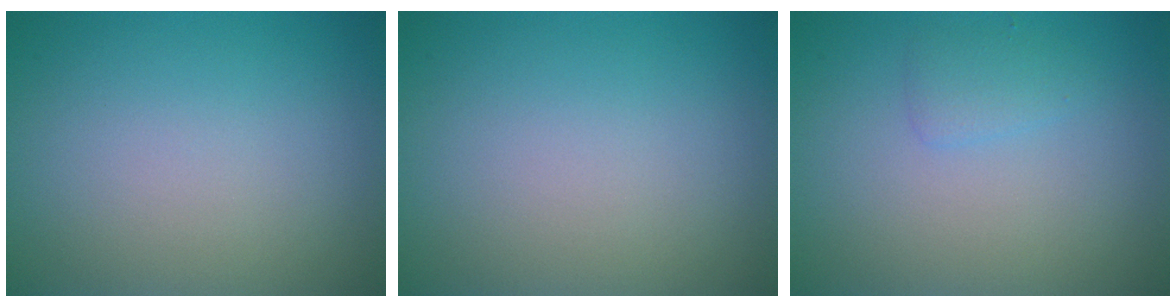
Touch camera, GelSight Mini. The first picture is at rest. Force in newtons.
{"total": 0.0}
{"total": 1.2, "press": 1.2, "slide": 0.1}